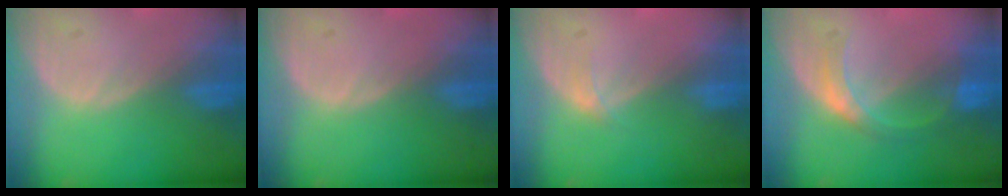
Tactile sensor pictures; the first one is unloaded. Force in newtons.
{"total": 0.0}
{"total": 1.0, "press": 1.0, "slide": 0.1}
{"total": 5.2, "press": 4.8, "slide": 2.1}